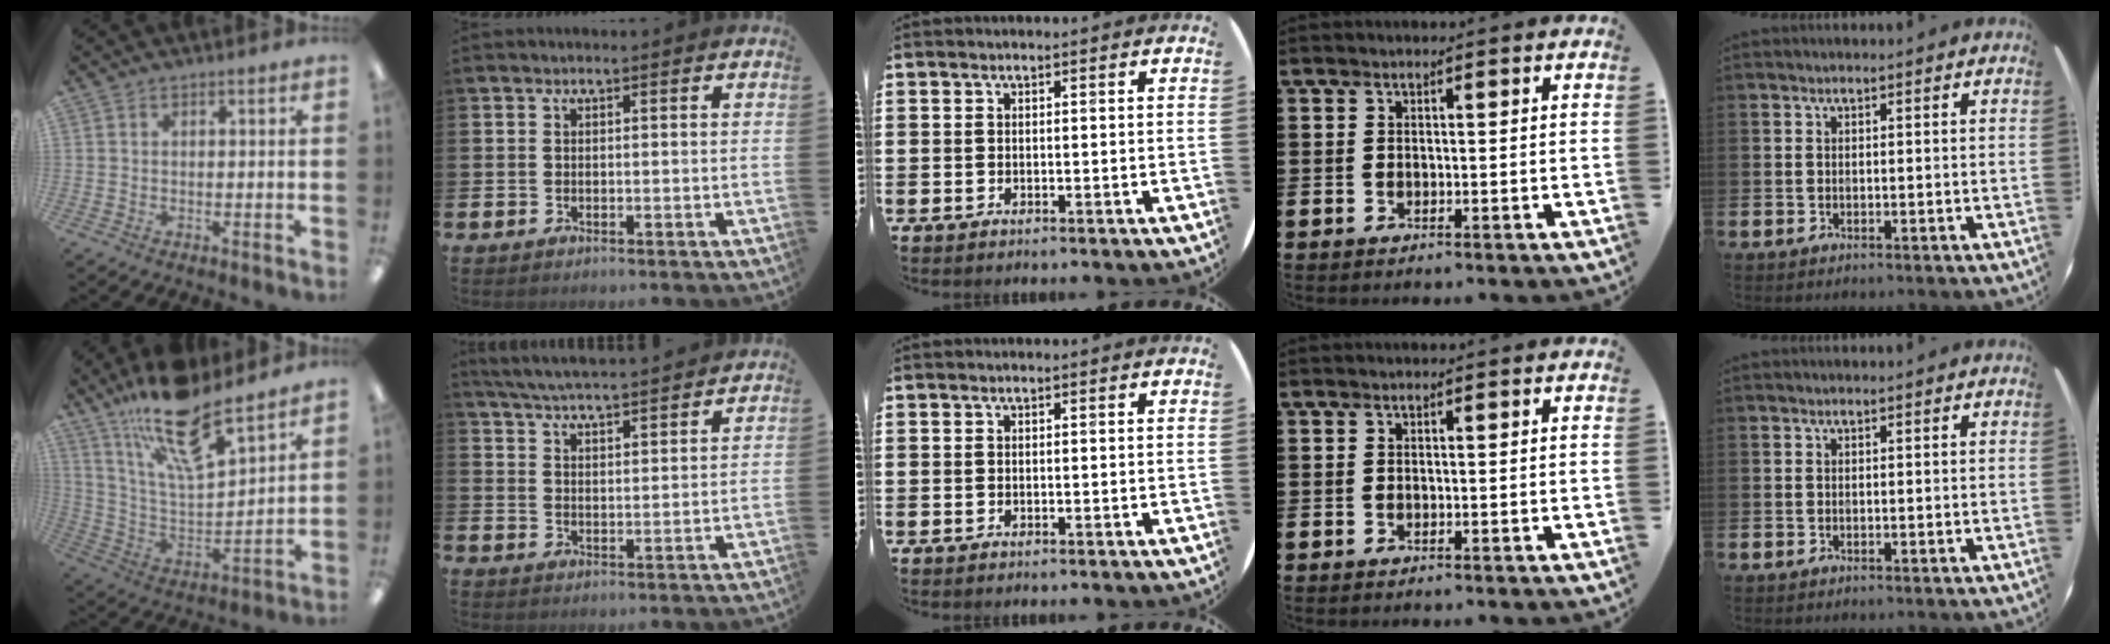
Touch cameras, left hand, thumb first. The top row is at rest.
{"thumb": {"total": 18.0, "force": [13.7, 5.4, 10.4], "torque": [-0.188, -0.083, 0.234]}, "index": {"total": 5.5, "force": [5.4, 0.0, 0.9], "torque": [-0.037, -0.036, 0.095]}}